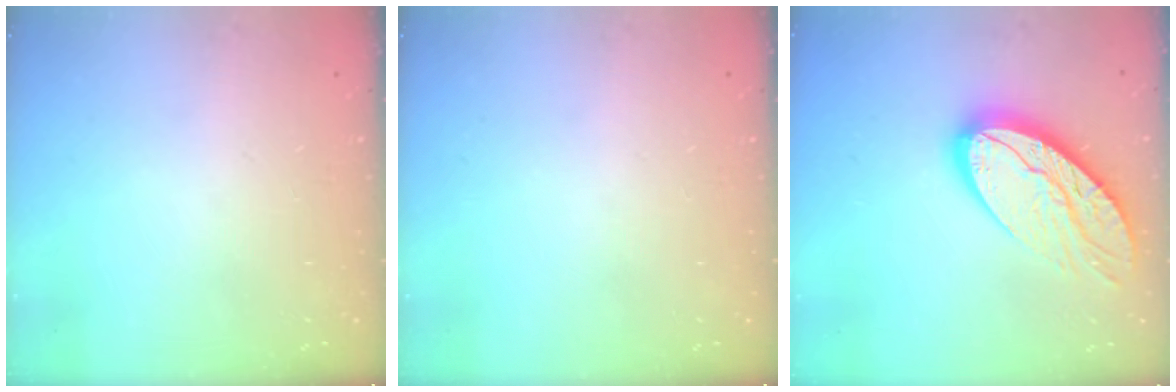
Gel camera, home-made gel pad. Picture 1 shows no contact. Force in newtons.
{"total": 0.0}
{"total": 17.9, "press": 17.9, "slide": 1.4}